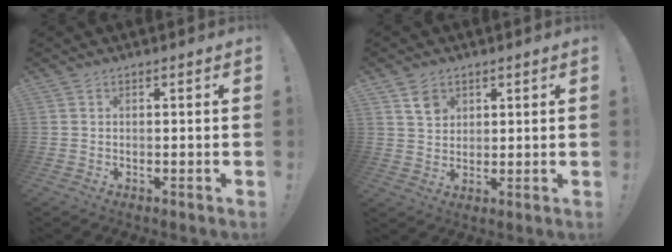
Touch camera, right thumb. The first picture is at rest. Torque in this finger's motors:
{"motor_torque": [0.15, 0.08, -0.34, -0.11, 0.05]}